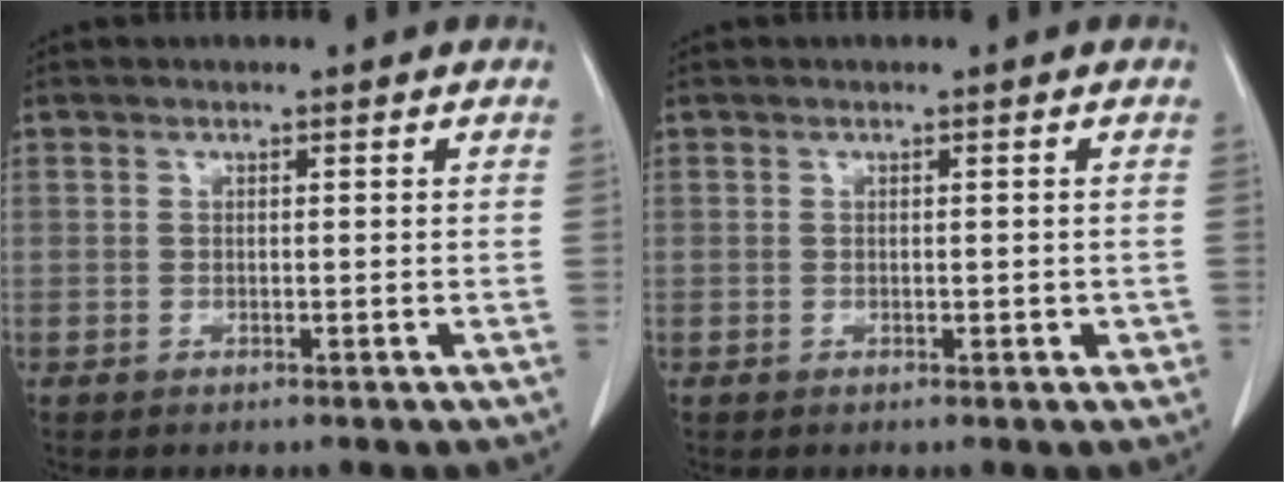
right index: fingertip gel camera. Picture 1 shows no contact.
{"total": 1.1, "force": [-0.3, 0.7, 0.8], "torque": [-0.007, 0.001, -0.003]}